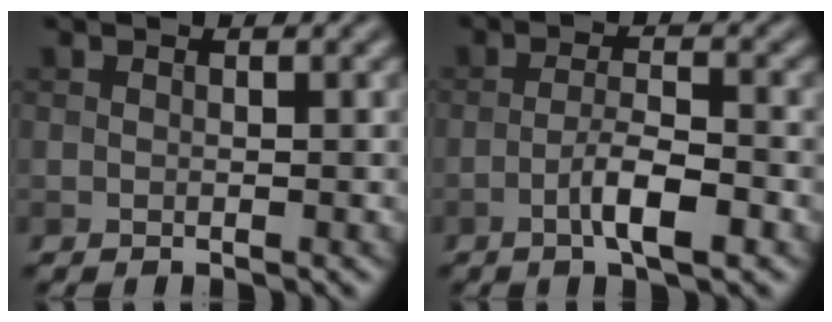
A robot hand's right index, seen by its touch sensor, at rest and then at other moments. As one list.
[{"total": 4.3, "force": [-2.1, 0.9, 3.6], "torque": [-0.066, 0.007, -0.042]}]